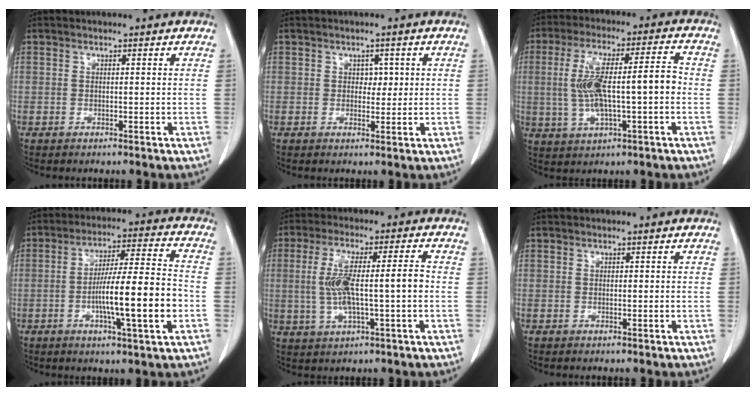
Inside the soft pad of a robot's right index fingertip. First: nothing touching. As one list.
[{"total": 1.9, "force": [0.5, 1.4, 1.2], "torque": [-0.011, -0.001, 0.006]}, {"total": 12.2, "force": [-0.5, 2.8, 11.9], "torque": [-0.228, 0.028, -0.003]}, {"total": 13.3, "force": [-3.3, 0.7, 12.9], "torque": [-0.213, 0.004, -0.055]}, {"total": 9.9, "force": [-0.3, 1.6, 9.8], "torque": [-0.194, 0.017, -0.002]}, {"total": 0.0}]